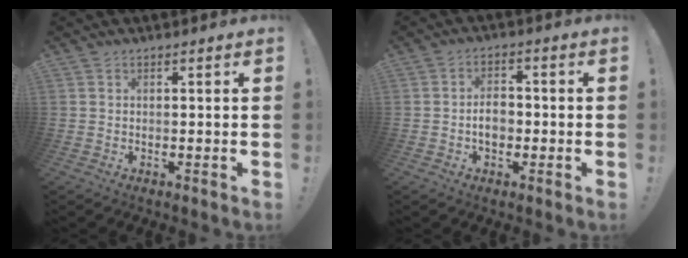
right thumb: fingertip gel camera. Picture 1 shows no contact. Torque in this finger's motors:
{"motor_torque": [0.25, -0.22, 0.60, -0.30, 0.00]}